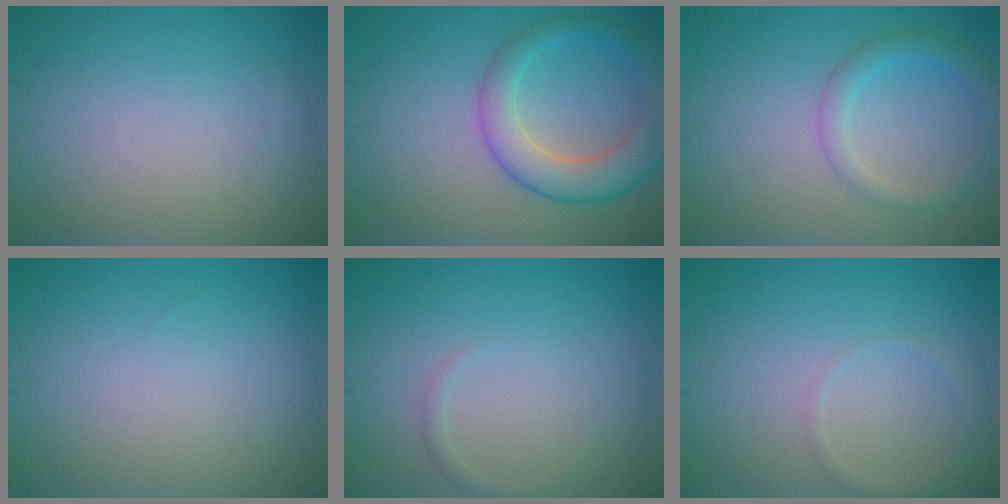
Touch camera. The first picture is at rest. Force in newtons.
{"total": 5.8, "press": 5.8, "slide": 0.3}
{"total": 2.8, "press": 2.8, "slide": 0.2}
{"total": 0.0}
{"total": 0.8, "press": 0.8, "slide": 0.0}
{"total": 1.4, "press": 1.4, "slide": 0.1}